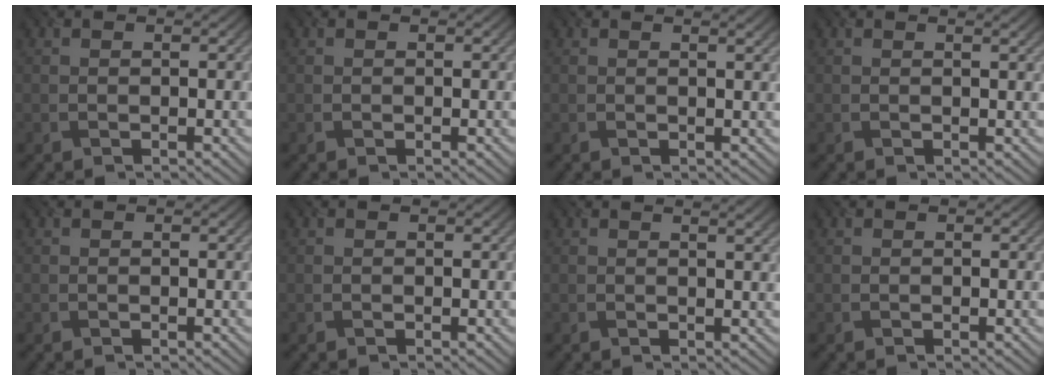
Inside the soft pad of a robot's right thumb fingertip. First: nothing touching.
{"total": 0.0}
{"total": 1.4, "force": [0.9, 0.2, 1.1], "torque": [-0.018, 0.000, 0.010]}
{"total": 1.1, "force": [0.7, 0.1, 0.8], "torque": [-0.013, 0.001, 0.009]}
{"total": 0.0}
{"total": 0.0}
{"total": 2.4, "force": [1.4, 0.5, 1.8], "torque": [-0.025, 0.001, 0.014]}
{"total": 0.0}